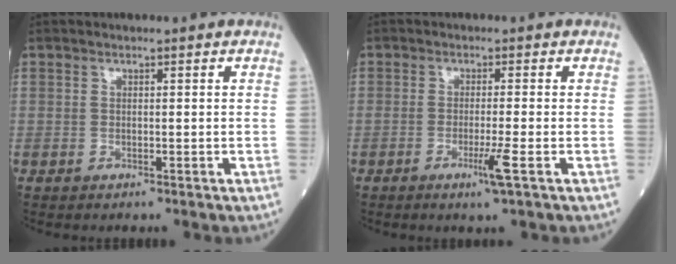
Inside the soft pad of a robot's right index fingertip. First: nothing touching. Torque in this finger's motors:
{"motor_torque": [0.83, -0.27, 0.37, 0.12]}